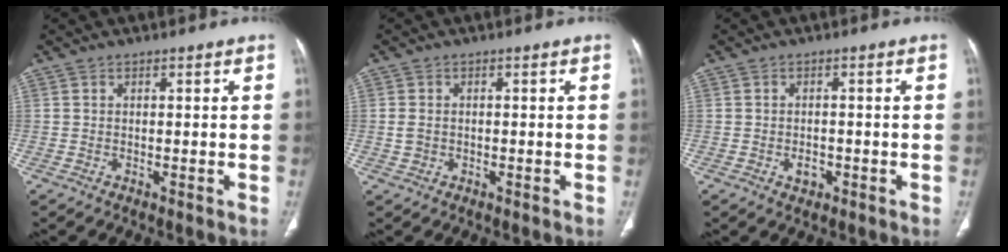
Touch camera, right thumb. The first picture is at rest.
{"total": 1.9, "force": [-0.2, 1.6, 1.1], "torque": [-0.026, 0.005, -0.001]}
{"total": 2.2, "force": [-0.9, 1.6, 1.3], "torque": [-0.016, 0.006, -0.009]}